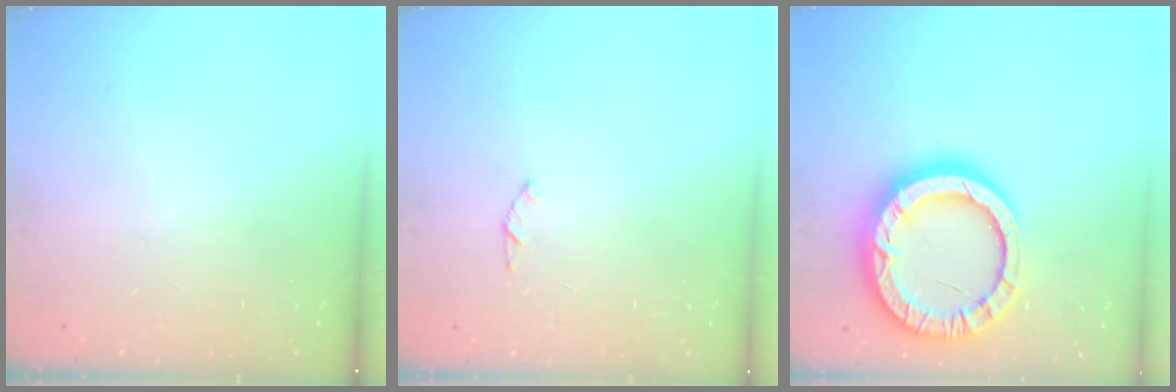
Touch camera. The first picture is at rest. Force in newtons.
{"total": 1.0, "press": 0.9, "slide": 0.3}
{"total": 20.3, "press": 20.2, "slide": 2.0}